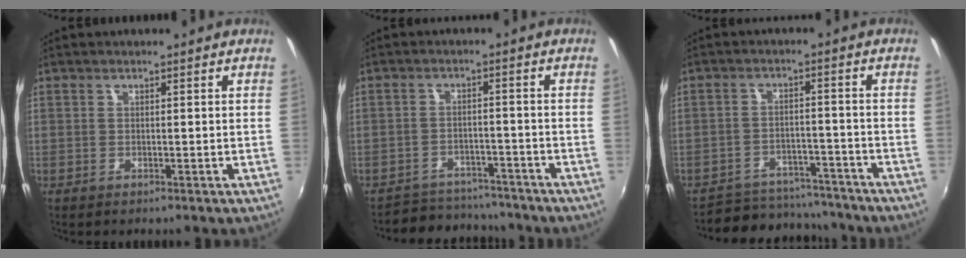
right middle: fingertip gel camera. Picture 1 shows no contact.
{"total": 9.2, "force": [-8.4, 3.4, 1.3], "torque": [-0.043, 0.014, -0.118]}
{"total": 12.6, "force": [-11.3, 4.6, 2.9], "torque": [-0.075, 0.019, -0.152]}